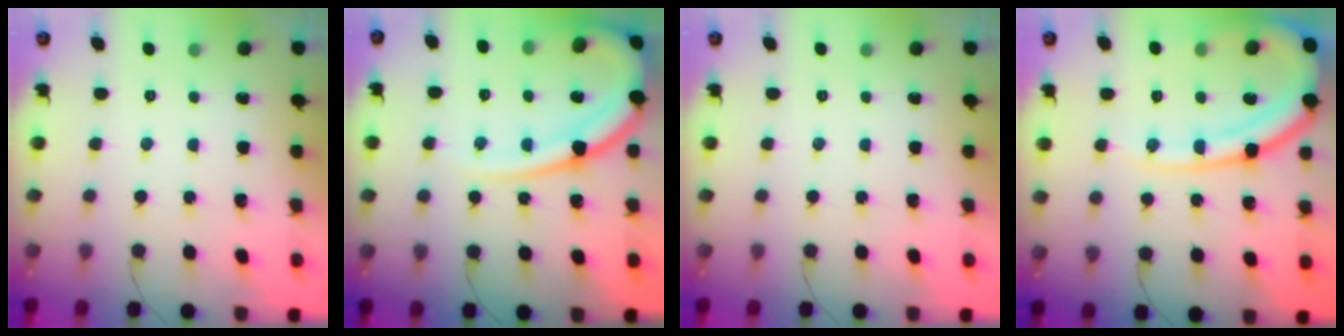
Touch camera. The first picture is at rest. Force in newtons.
{"total": 17.0, "press": 17.0, "slide": 1.7}
{"total": 0.0}
{"total": 17.2, "press": 17.1, "slide": 1.9}